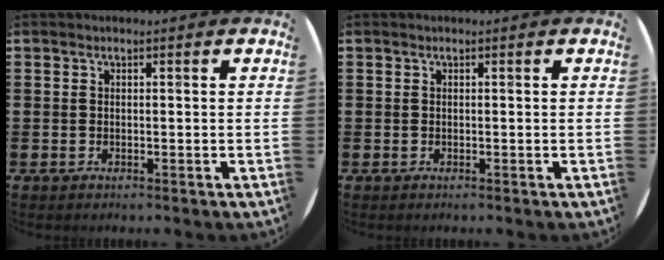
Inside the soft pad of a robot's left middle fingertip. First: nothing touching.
{"total": 0.0}